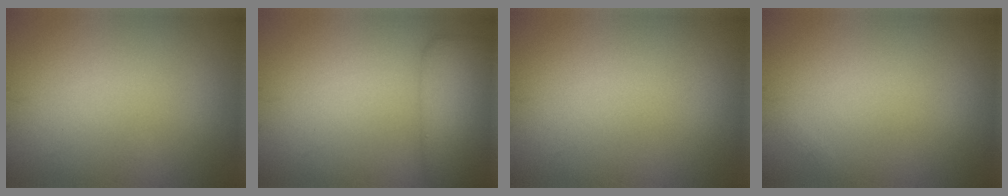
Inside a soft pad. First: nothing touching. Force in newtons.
{"total": 3.8, "press": 3.8, "slide": 0.1}
{"total": 0.0}
{"total": 0.0}